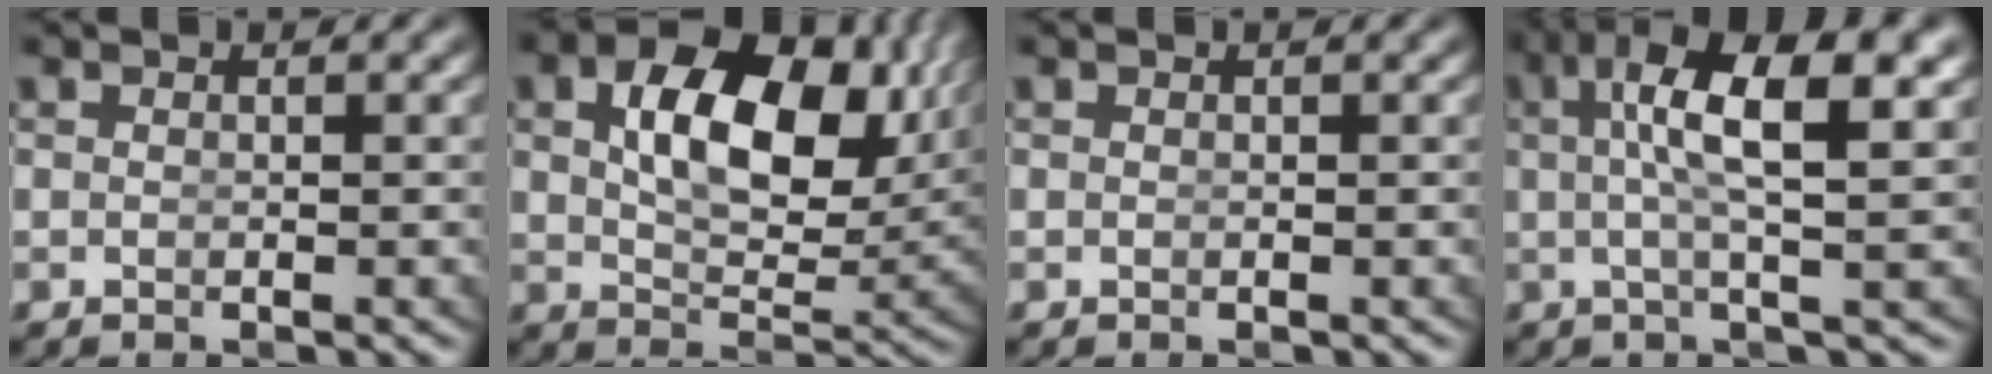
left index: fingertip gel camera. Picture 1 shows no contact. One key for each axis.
{"total": 12.2, "fx": 4.3, "fy": 6.1, "fz": 9.6, "tx": -0.138, "ty": 0.015, "tz": 0.059}
{"total": 0.0}
{"total": 8.7, "fx": 2.9, "fy": 2.4, "fz": 7.8, "tx": -0.136, "ty": 0.013, "tz": 0.043}